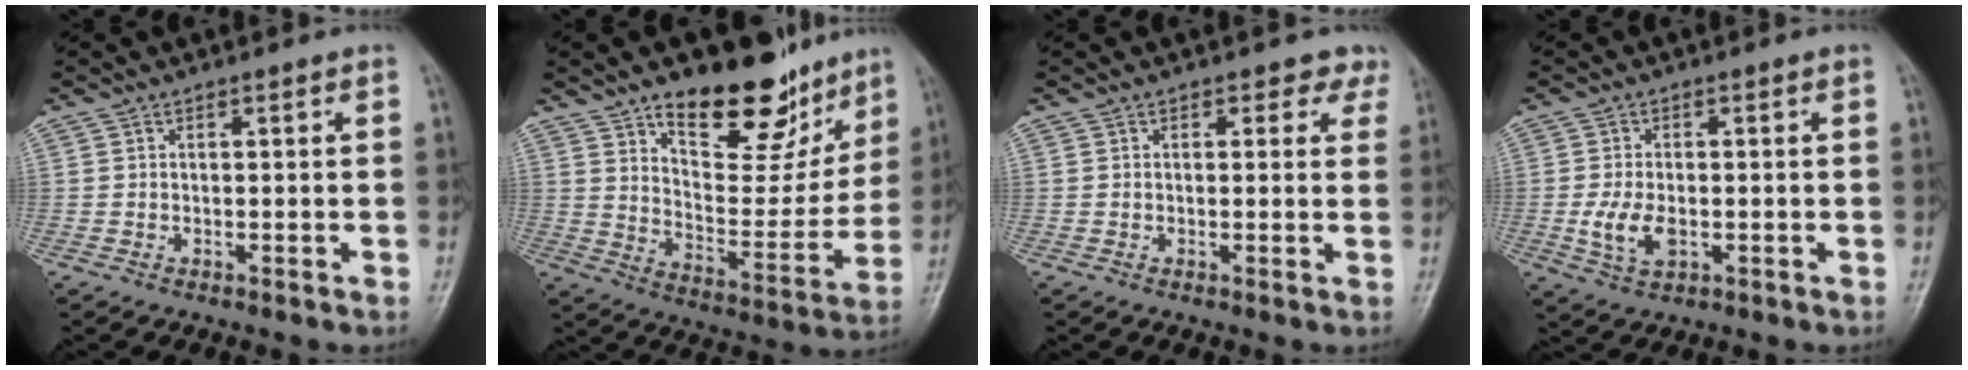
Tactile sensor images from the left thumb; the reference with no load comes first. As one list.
[{"total": 21.2, "force": [14.3, 9.6, 12.4], "torque": [-0.124, -0.088, 0.221]}, {"total": 3.1, "force": [2.4, 2.0, 0.6], "torque": [0.027, -0.011, 0.010]}, {"total": 5.7, "force": [-1.0, 3.3, 4.5], "torque": [-0.094, -0.006, -0.016]}]